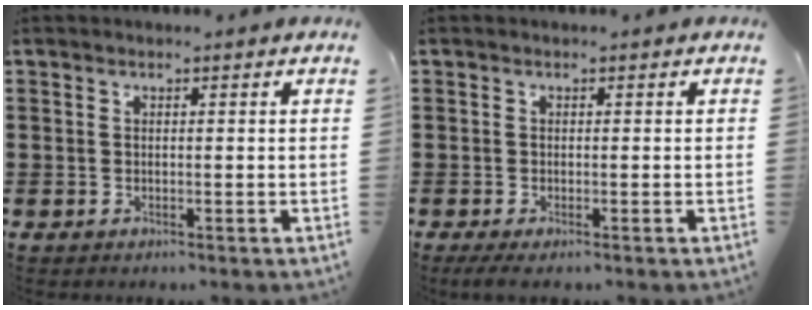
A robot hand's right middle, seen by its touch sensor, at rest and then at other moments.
{"total": 0.8, "force": [-0.6, 0.0, 0.5], "torque": [-0.011, -0.007, -0.010]}